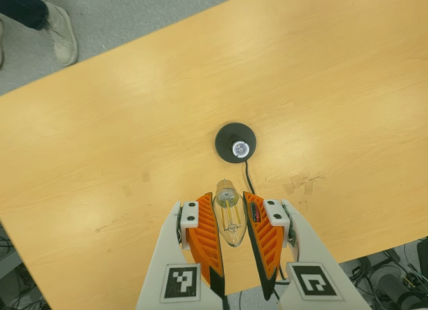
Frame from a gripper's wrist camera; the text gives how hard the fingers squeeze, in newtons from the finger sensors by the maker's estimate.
{"total": 15.6, "left": 17.8, "right": 13.5}